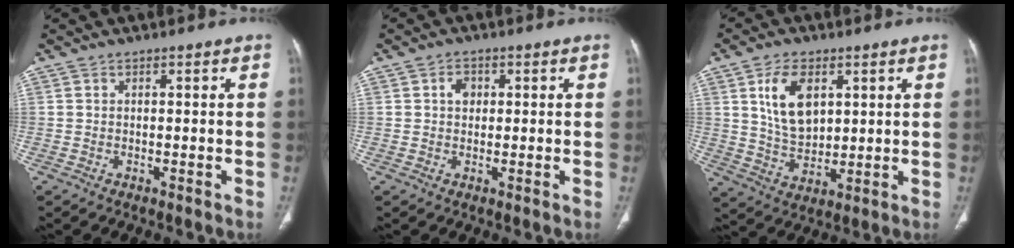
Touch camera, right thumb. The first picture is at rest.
{"total": 2.6, "force": [0.6, 2.1, 1.4], "torque": [-0.012, 0.002, 0.008]}
{"total": 10.5, "force": [3.6, 6.3, 7.5], "torque": [-0.120, -0.016, 0.076]}